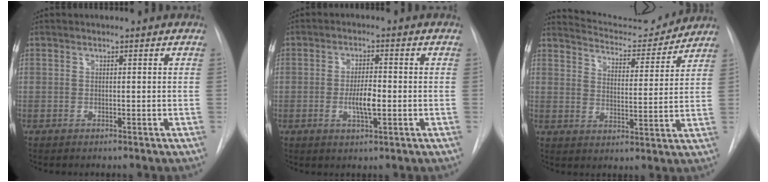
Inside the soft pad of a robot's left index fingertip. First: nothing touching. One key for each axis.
{"total": 4.4, "fx": -0.9, "fy": 1.0, "fz": 4.2, "tx": -0.077, "ty": -0.002, "tz": -0.013}
{"total": 11.6, "fx": 11.4, "fy": 1.4, "fz": 1.7, "tx": -0.025, "ty": -0.007, "tz": 0.160}